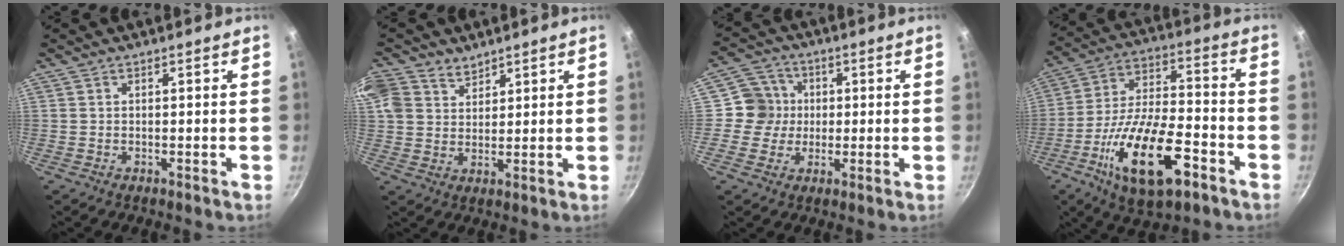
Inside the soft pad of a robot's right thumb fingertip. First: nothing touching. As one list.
[{"total": 10.8, "force": [6.2, 8.0, 3.7], "torque": [-0.087, 0.016, 0.125]}, {"total": 6.9, "force": [0.2, 6.8, 1.2], "torque": [0.021, 0.014, -0.014]}, {"total": 20.1, "force": [-8.9, 8.2, 16.0], "torque": [-0.280, 0.031, -0.161]}]